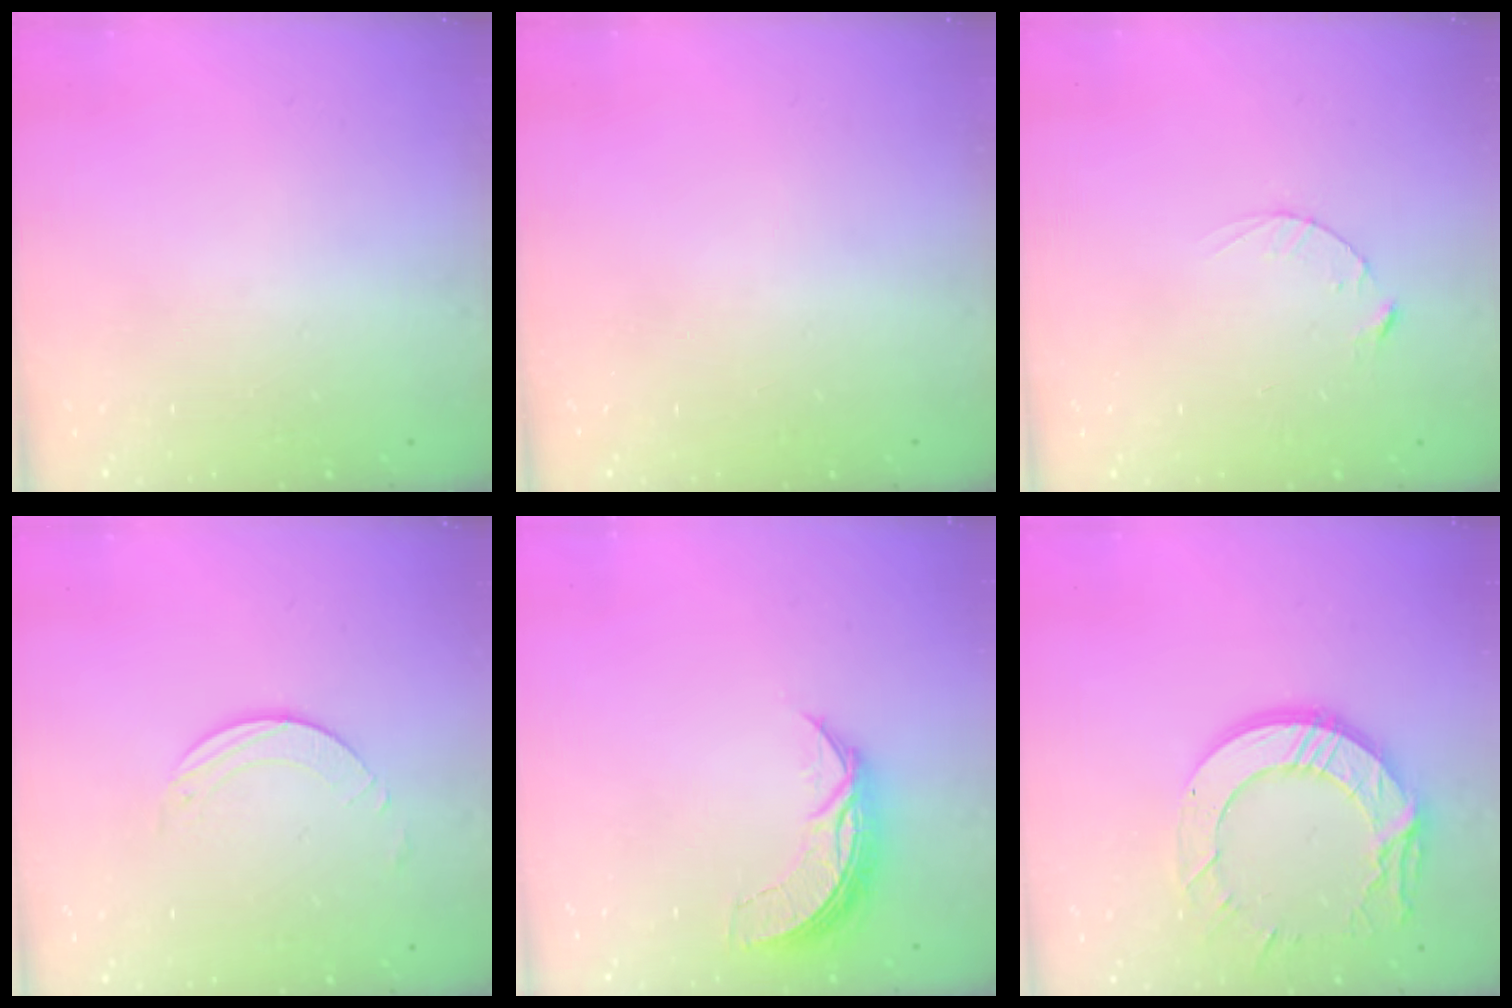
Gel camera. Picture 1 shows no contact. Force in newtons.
{"total": 0.0}
{"total": 2.5, "press": 2.5, "slide": 0.4}
{"total": 1.9, "press": 1.9, "slide": 0.2}
{"total": 7.7, "press": 7.7, "slide": 0.0}
{"total": 15.0, "press": 14.9, "slide": 1.5}